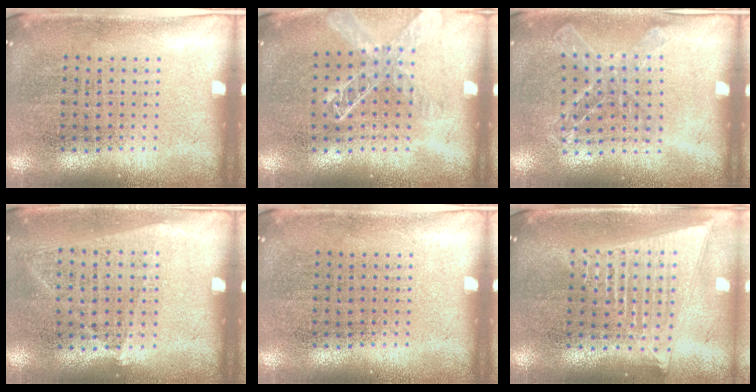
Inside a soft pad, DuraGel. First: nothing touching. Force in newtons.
{"total": 1.4, "press": 1.3, "slide": 0.5}
{"total": 1.1, "press": 1.1, "slide": 0.1}
{"total": 1.0, "press": 0.9, "slide": 0.4}
{"total": 0.0}
{"total": 2.1, "press": 1.8, "slide": 1.1}